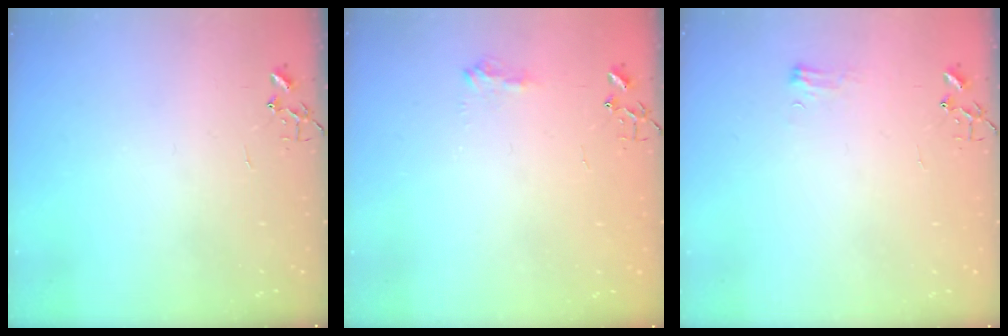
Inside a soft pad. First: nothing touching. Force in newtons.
{"total": 8.4, "press": 8.4, "slide": 0.8}
{"total": 5.5, "press": 5.5, "slide": 0.7}